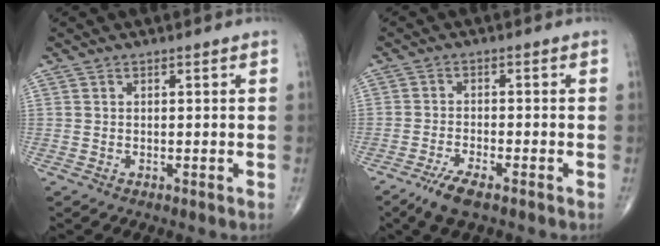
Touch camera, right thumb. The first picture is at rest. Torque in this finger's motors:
{"motor_torque": [0.86, 0.39, 0.14, -0.47, 0.01]}